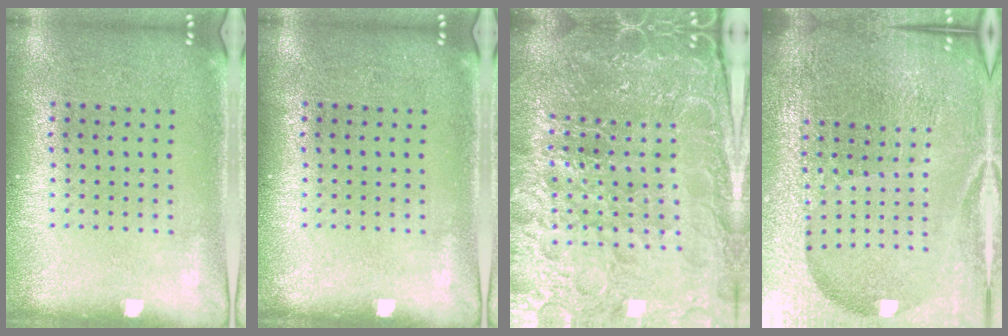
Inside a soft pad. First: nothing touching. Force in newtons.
{"total": 0.0}
{"total": 6.2, "press": 5.5, "slide": 2.9}
{"total": 6.8, "press": 5.9, "slide": 3.5}